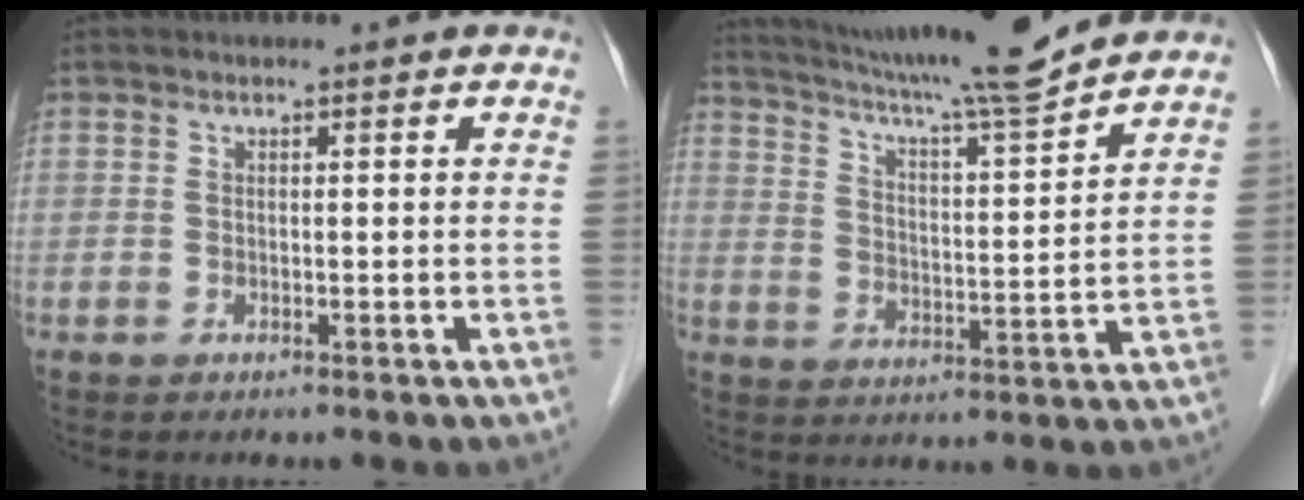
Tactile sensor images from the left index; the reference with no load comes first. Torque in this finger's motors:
{"motor_torque": [0.64, -0.66, 0.42, 0.07]}